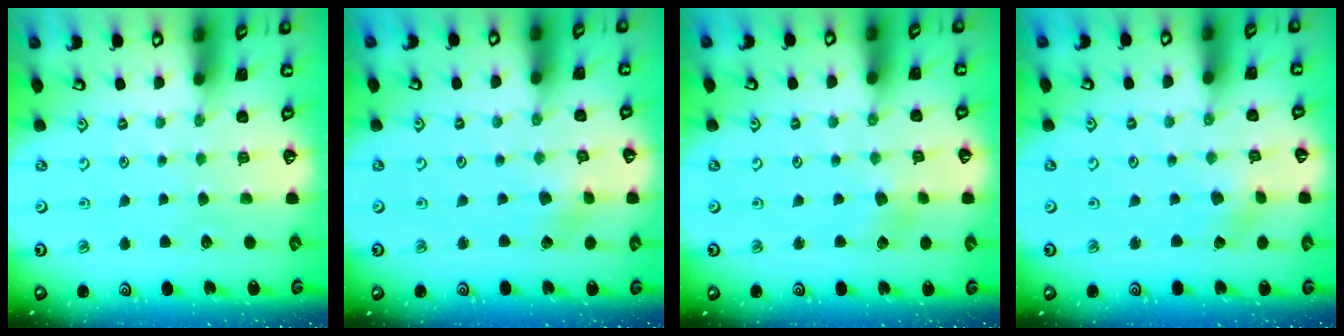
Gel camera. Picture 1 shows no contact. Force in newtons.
{"total": 2.0, "press": 1.9, "slide": 0.3}
{"total": 4.1, "press": 4.1, "slide": 0.5}
{"total": 1.3, "press": 1.3, "slide": 0.2}